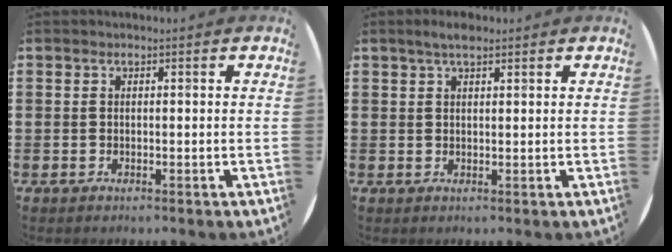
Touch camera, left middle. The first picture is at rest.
{"total": 2.4, "force": [1.8, 0.7, 1.3], "torque": [-0.020, 0.003, 0.029]}